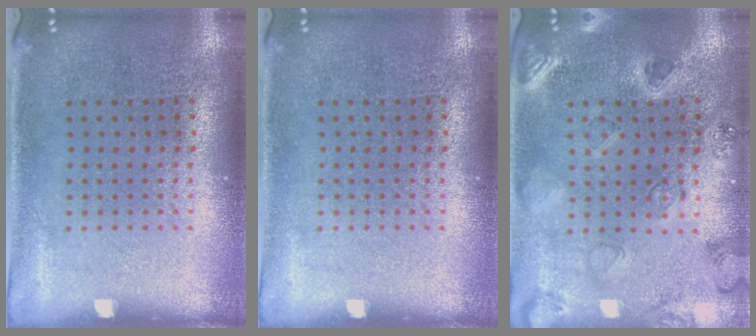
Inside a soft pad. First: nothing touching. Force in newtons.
{"total": 0.0}
{"total": 0.7, "press": 0.7, "slide": 0.3}